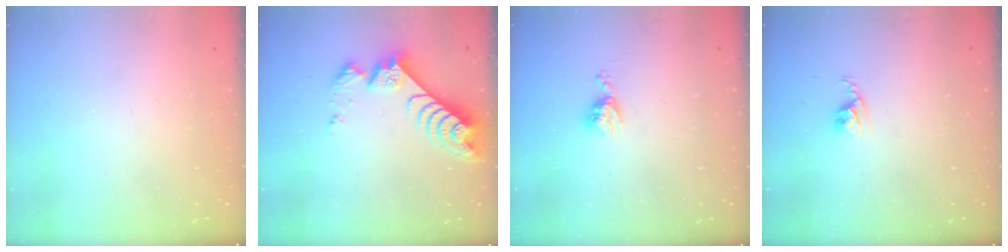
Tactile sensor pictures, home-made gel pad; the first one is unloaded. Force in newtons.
{"total": 8.3, "press": 8.3, "slide": 0.8}
{"total": 4.4, "press": 4.3, "slide": 0.6}
{"total": 2.8, "press": 2.7, "slide": 0.4}